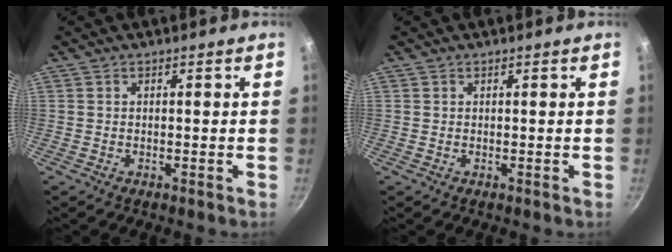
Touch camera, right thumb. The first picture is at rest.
{"total": 0.0}